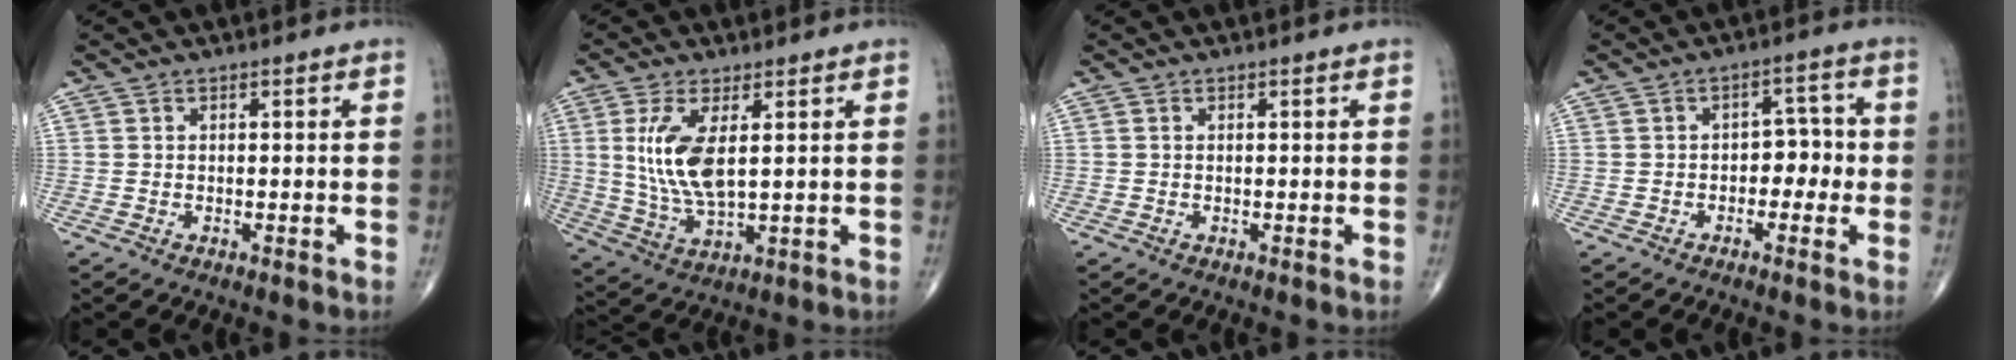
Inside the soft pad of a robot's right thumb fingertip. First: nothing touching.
{"total": 10.6, "force": [2.2, 4.1, 9.5], "torque": [-0.204, -0.017, 0.053]}
{"total": 0.0}
{"total": 3.3, "force": [-0.7, 2.3, 2.2], "torque": [-0.009, 0.013, -0.018]}